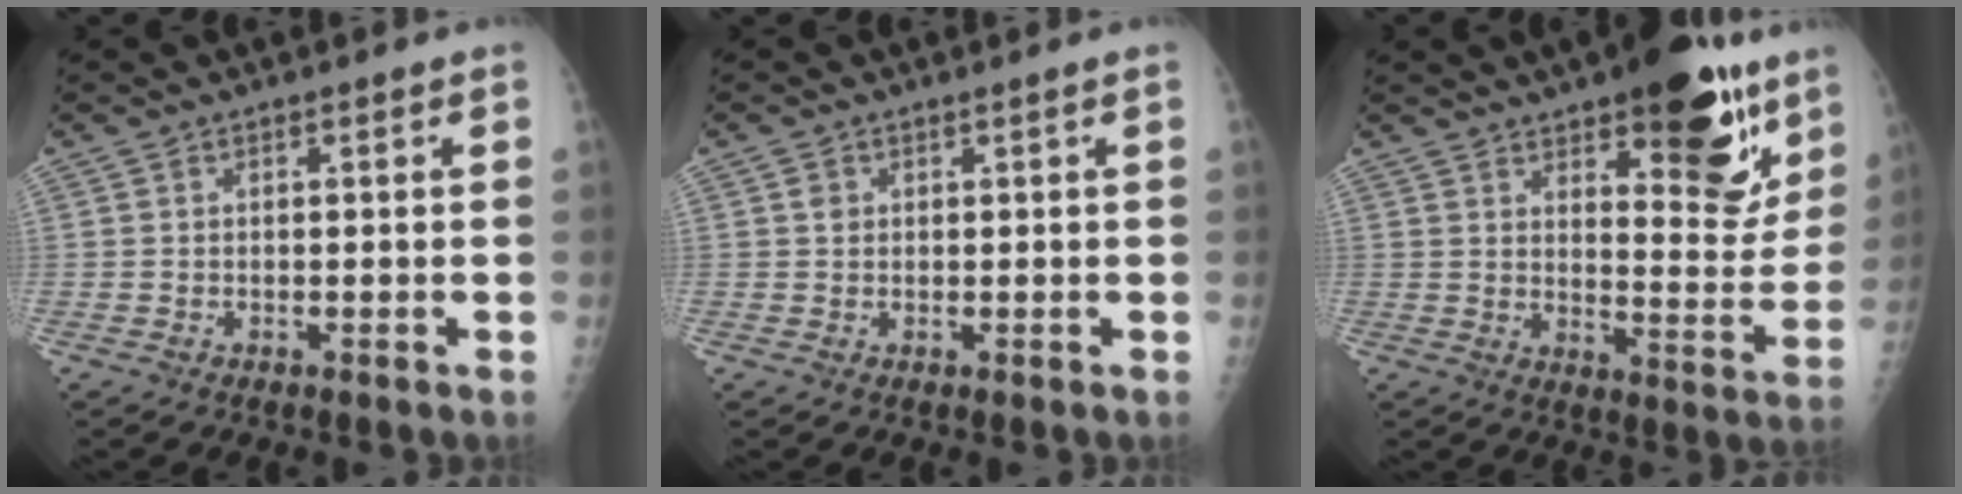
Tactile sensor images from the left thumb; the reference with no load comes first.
{"total": 1.0, "force": [0.4, 0.7, 0.6], "torque": [-0.006, -0.002, 0.009]}
{"total": 18.5, "force": [10.6, 7.1, 13.4], "torque": [-0.126, -0.064, 0.150]}